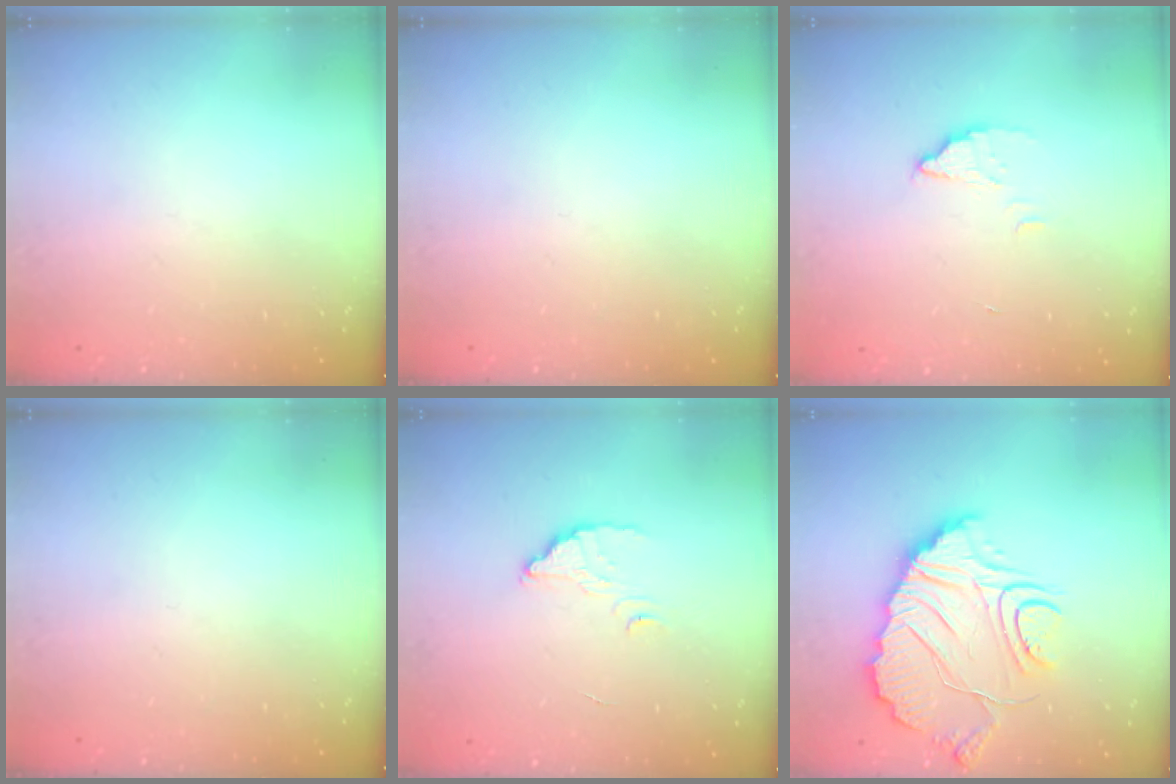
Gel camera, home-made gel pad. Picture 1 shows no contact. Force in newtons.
{"total": 0.0}
{"total": 2.6, "press": 2.6, "slide": 0.2}
{"total": 0.0}
{"total": 2.9, "press": 2.9, "slide": 0.3}
{"total": 16.2, "press": 16.2, "slide": 1.2}